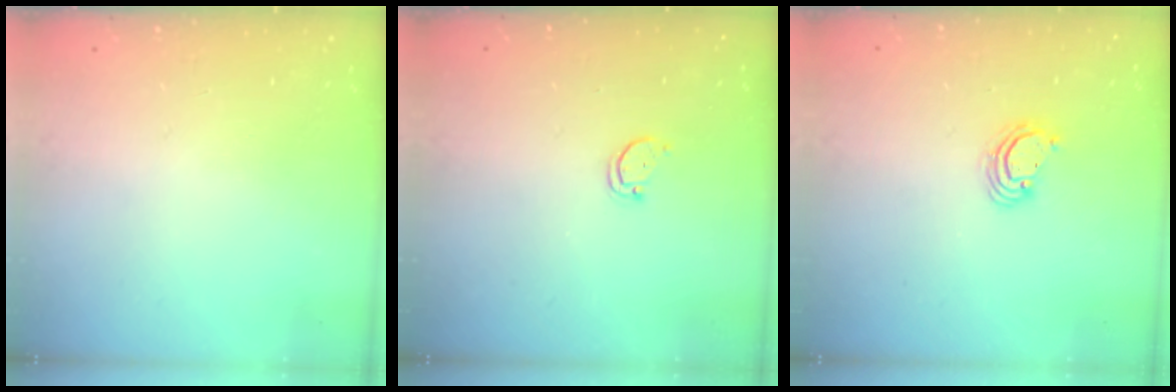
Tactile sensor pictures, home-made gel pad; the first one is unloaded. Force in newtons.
{"total": 1.8, "press": 1.8, "slide": 0.1}
{"total": 3.9, "press": 3.9, "slide": 0.2}